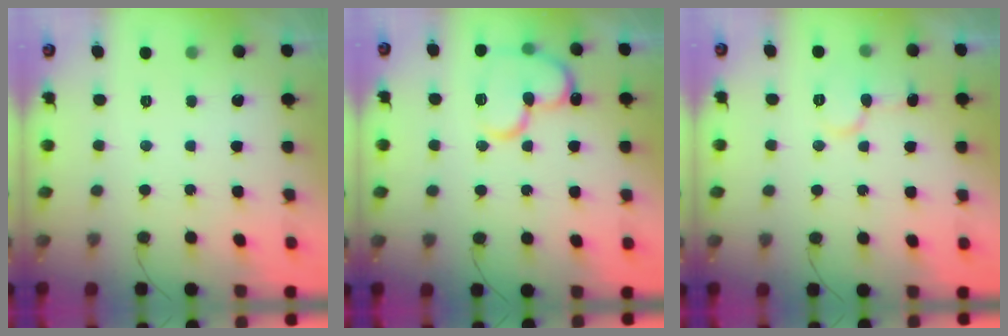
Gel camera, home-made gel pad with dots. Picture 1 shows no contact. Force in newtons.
{"total": 15.5, "press": 15.4, "slide": 2.1}
{"total": 7.3, "press": 7.2, "slide": 0.7}